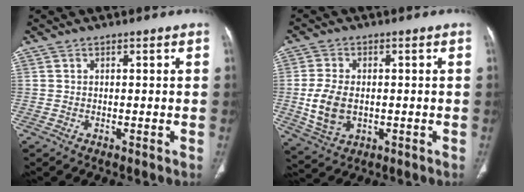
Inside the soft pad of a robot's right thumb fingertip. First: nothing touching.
{"total": 8.8, "force": [-0.7, 5.8, 6.6], "torque": [-0.129, -0.003, -0.005]}